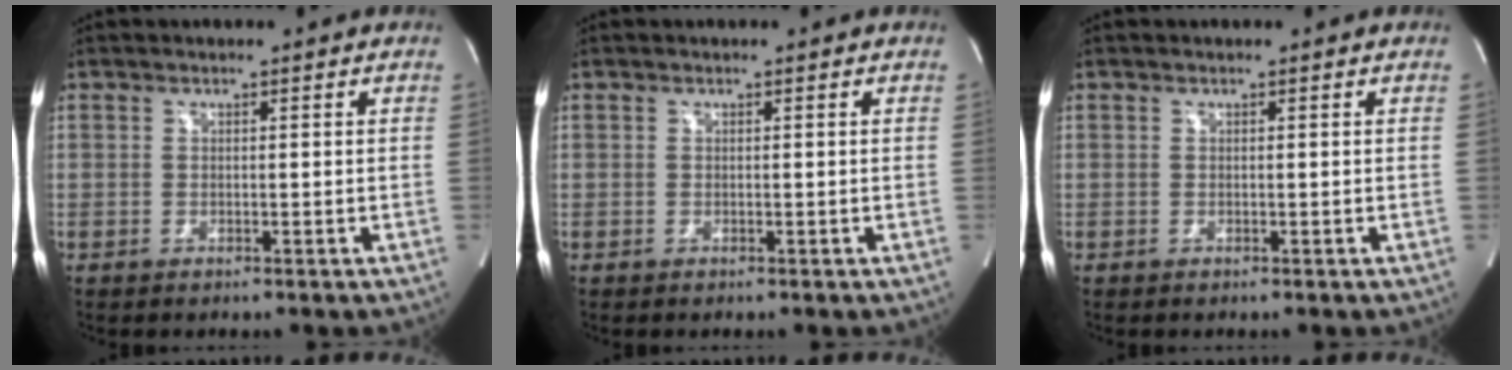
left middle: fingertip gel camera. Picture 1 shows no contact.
{"total": 0.0}
{"total": 0.0}